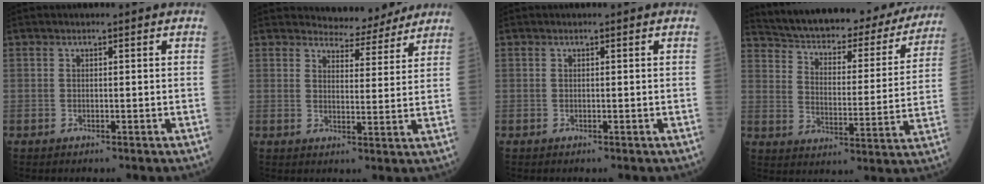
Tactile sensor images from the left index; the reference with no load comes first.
{"total": 6.8, "force": [6.7, 1.4, 0.7], "torque": [-0.012, -0.004, 0.085]}
{"total": 0.0}
{"total": 26.9, "force": [23.9, 7.6, 9.8], "torque": [-0.158, -0.027, 0.303]}